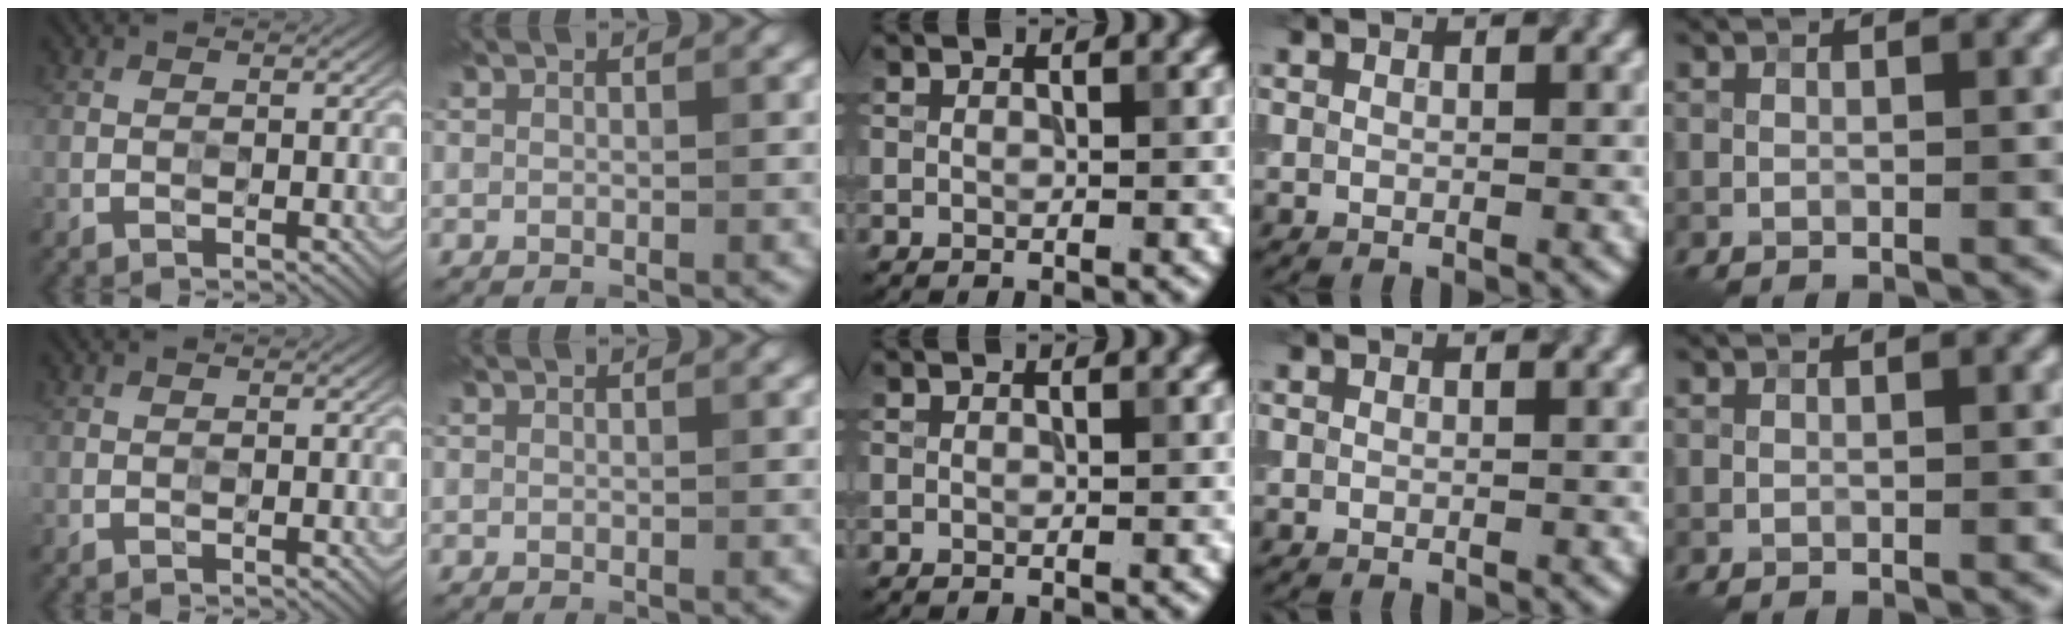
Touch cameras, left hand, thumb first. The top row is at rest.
{}